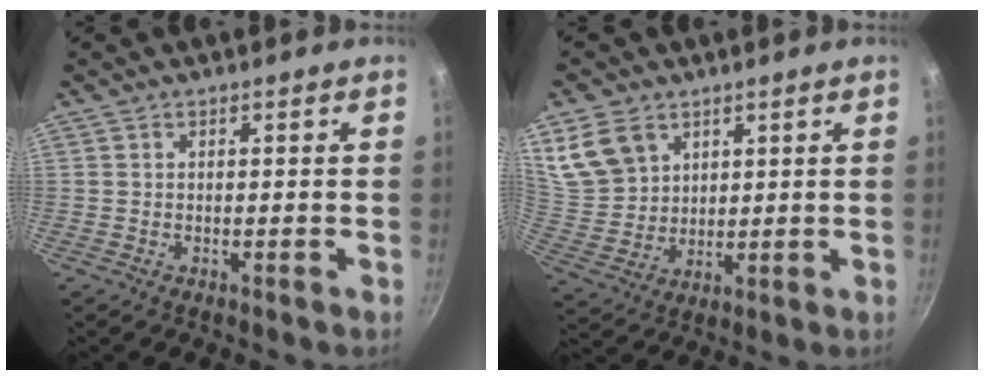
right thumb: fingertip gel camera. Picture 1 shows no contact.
{"total": 10.4, "force": [5.2, 7.8, 4.6], "torque": [-0.065, -0.019, 0.119]}